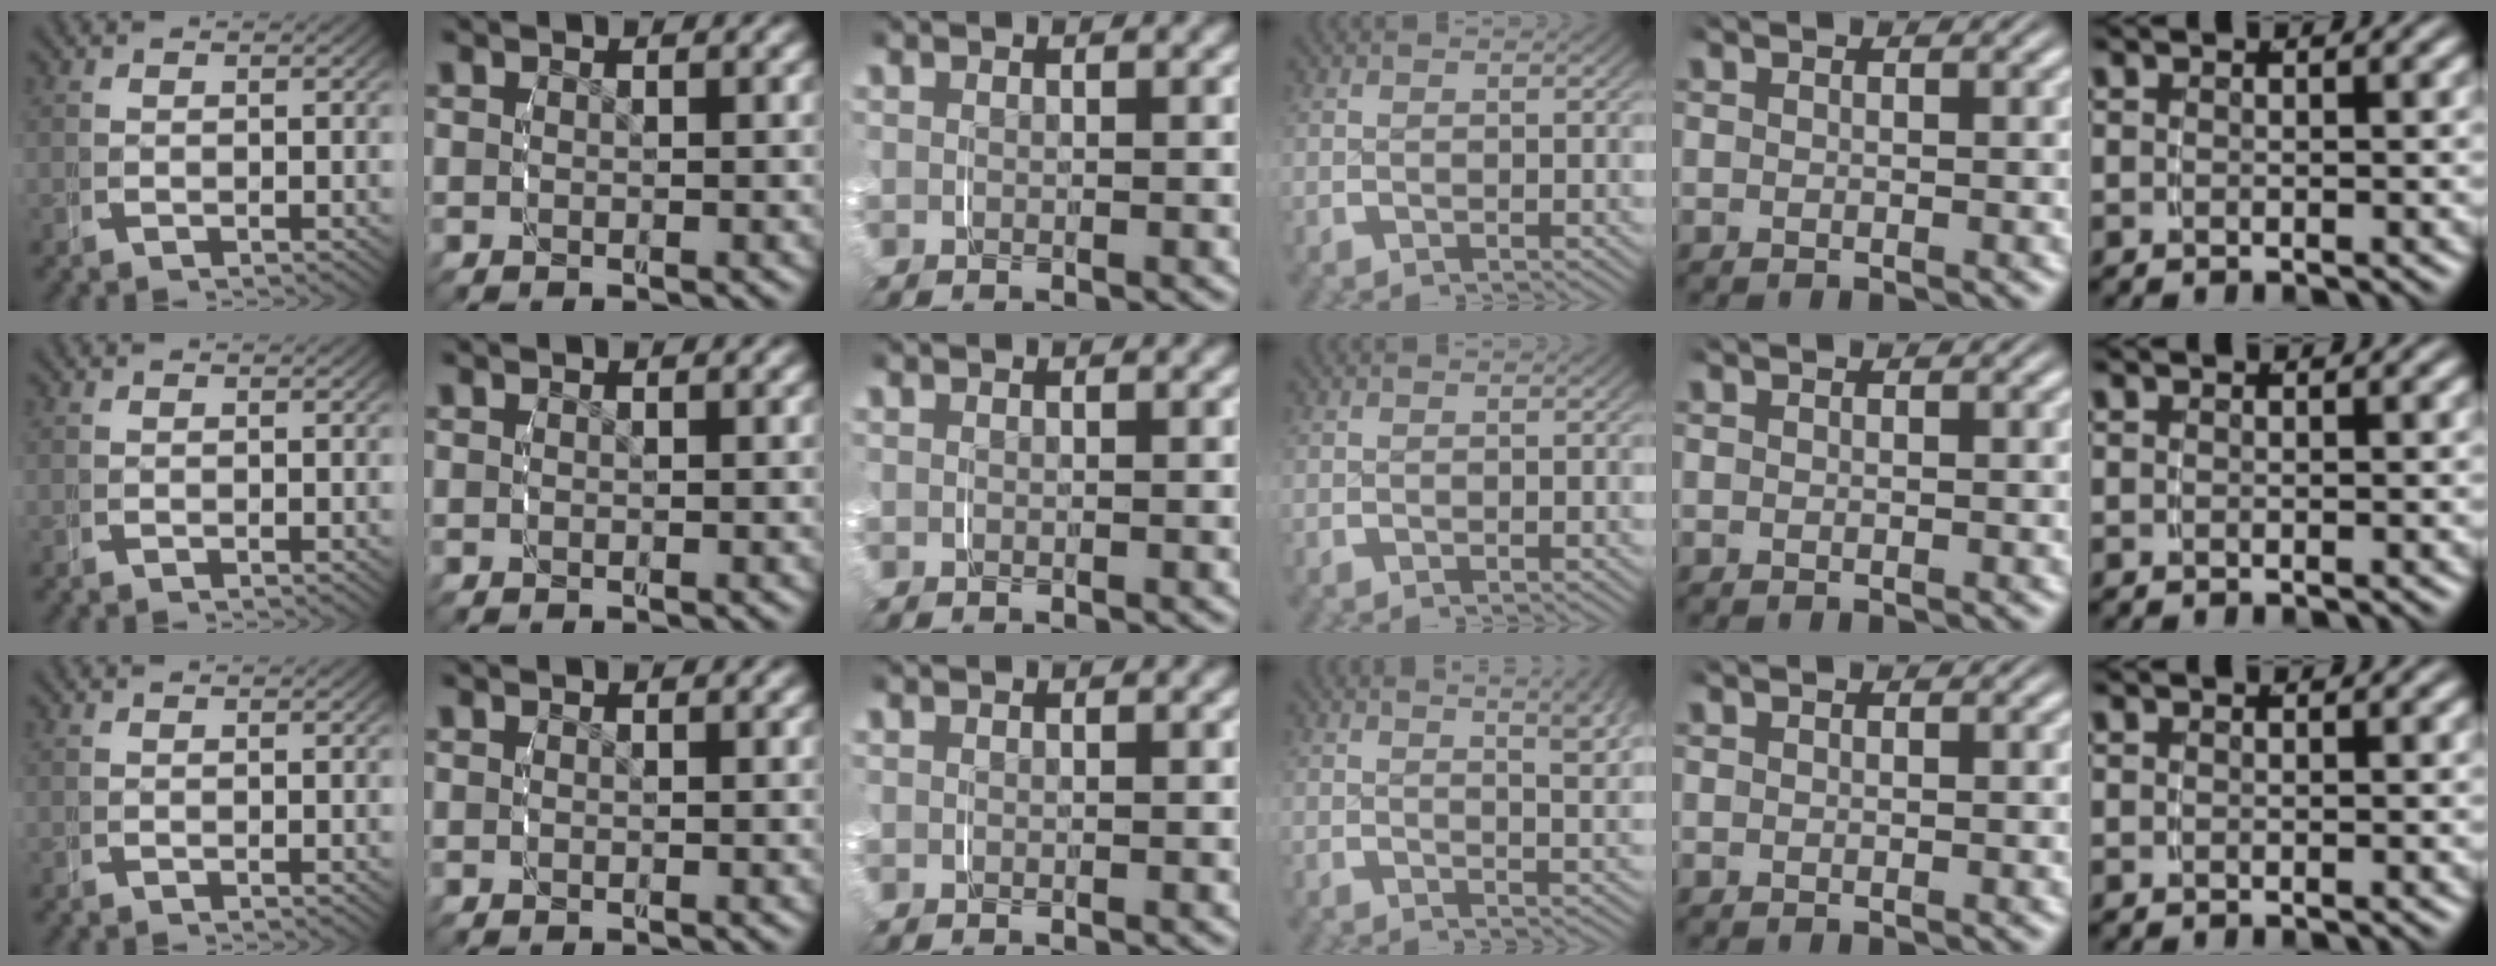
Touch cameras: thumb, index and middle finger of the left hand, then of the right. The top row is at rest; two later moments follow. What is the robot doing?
{"motion": "grasp_and_lifting", "object": "string"}